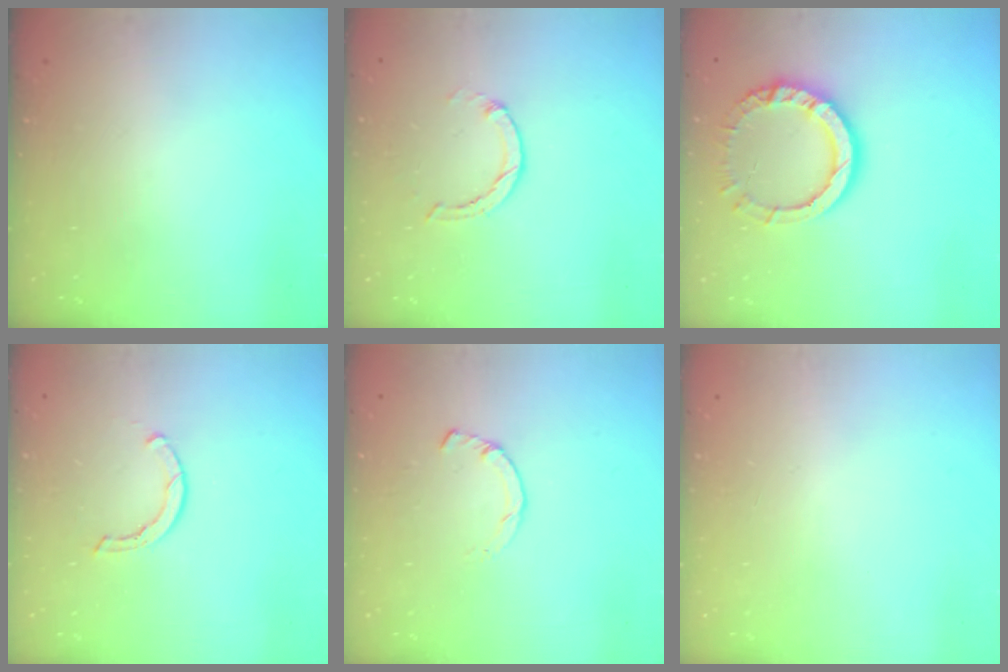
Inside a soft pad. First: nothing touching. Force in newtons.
{"total": 1.0, "press": 0.9, "slide": 0.3}
{"total": 11.6, "press": 11.6, "slide": 1.2}
{"total": 1.7, "press": 1.6, "slide": 0.3}
{"total": 2.3, "press": 2.3, "slide": 0.1}
{"total": 2.6, "press": 2.6, "slide": 0.2}